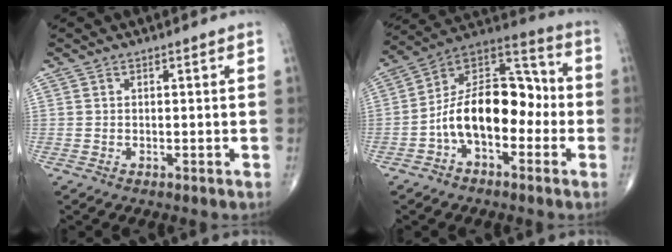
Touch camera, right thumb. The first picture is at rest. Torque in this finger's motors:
{"motor_torque": [2.56, 2.44, 1.61, -0.61, 0.16]}